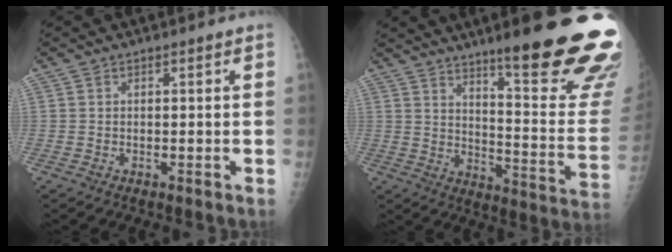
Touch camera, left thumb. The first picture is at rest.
{"total": 24.7, "force": [16.3, 3.4, 18.2], "torque": [-0.203, -0.099, 0.227]}